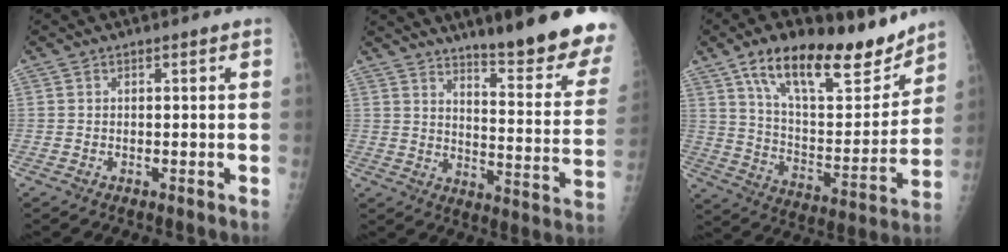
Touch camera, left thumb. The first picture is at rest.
{"total": 21.0, "force": [15.5, 3.1, 13.7], "torque": [-0.157, -0.104, 0.209]}
{"total": 22.8, "force": [15.6, 8.8, 14.0], "torque": [-0.173, -0.058, 0.260]}